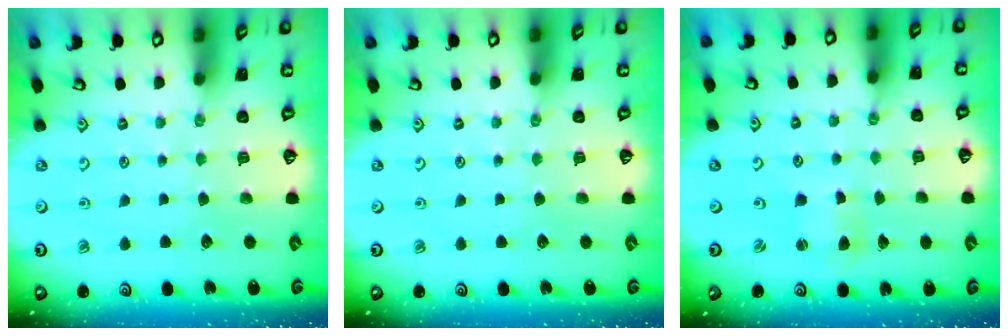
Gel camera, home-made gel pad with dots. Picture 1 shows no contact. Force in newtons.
{"total": 0.0}
{"total": 2.3, "press": 2.3, "slide": 0.3}